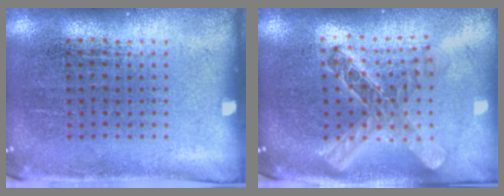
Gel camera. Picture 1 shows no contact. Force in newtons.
{"total": 2.3, "press": 1.9, "slide": 1.3}